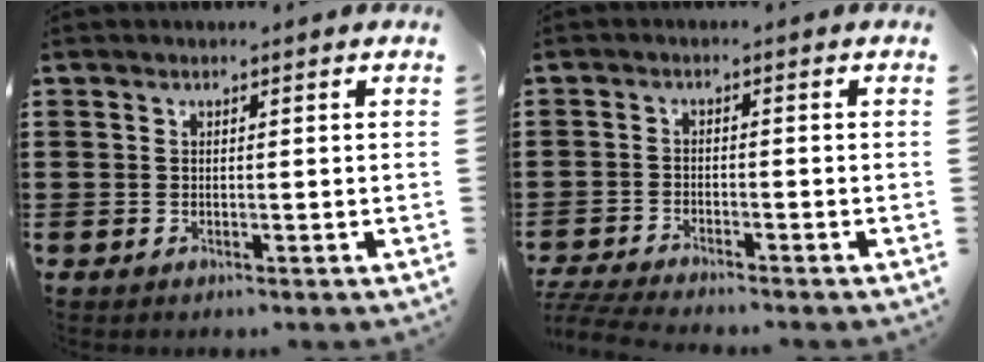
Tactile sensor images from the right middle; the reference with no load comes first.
{"total": 3.6, "force": [-3.4, 0.0, 0.9], "torque": [-0.029, -0.007, -0.074]}